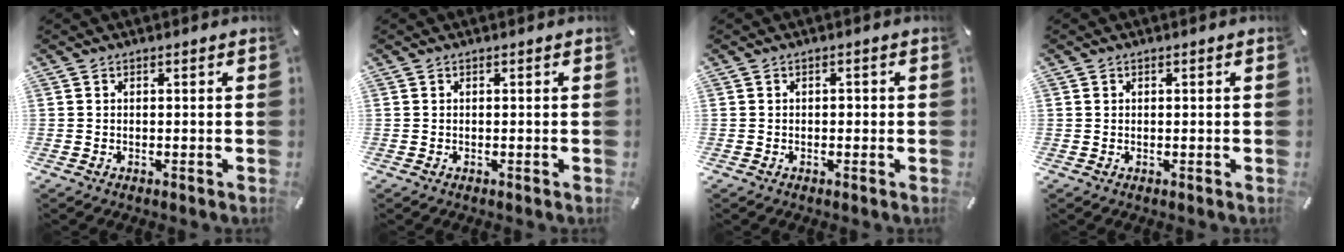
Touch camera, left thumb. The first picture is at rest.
{"total": 0.0}
{"total": 0.8, "force": [-0.3, 0.7, 0.3], "torque": [-0.008, 0.003, -0.007]}
{"total": 0.0}